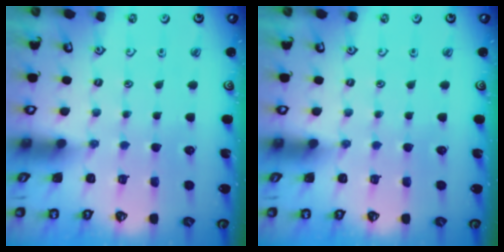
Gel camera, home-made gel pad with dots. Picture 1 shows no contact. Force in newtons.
{"total": 0.0}